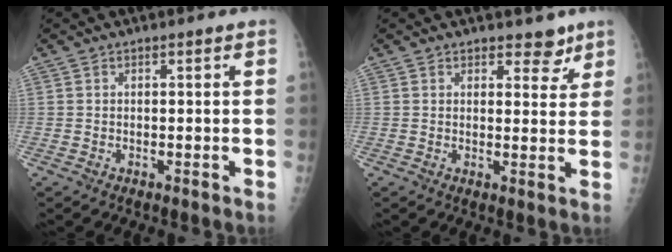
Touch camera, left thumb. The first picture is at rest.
{"total": 4.1, "force": [3.0, 2.2, 1.6], "torque": [0.009, -0.017, 0.039]}